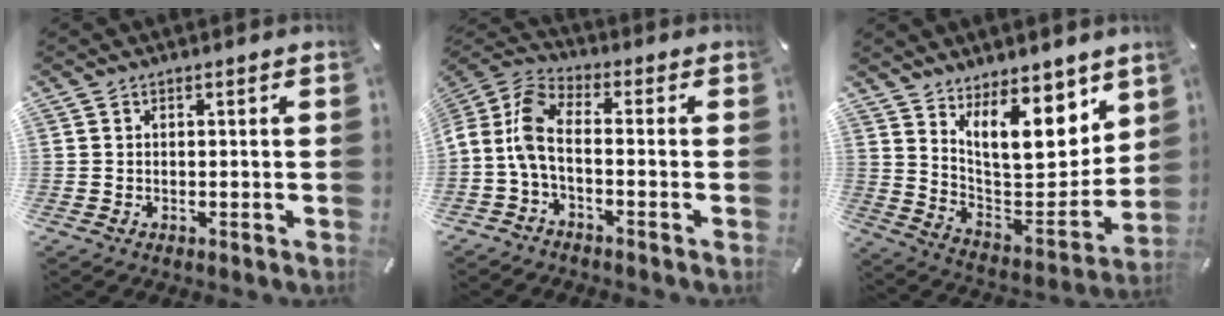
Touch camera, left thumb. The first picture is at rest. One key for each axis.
{"total": 8.2, "fx": -1.8, "fy": 4.2, "fz": 6.8, "tx": -0.159, "ty": -0.008, "tz": -0.035}
{"total": 16.3, "fx": 10.9, "fy": 8.0, "fz": 9.1, "tx": -0.126, "ty": -0.091, "tz": 0.192}